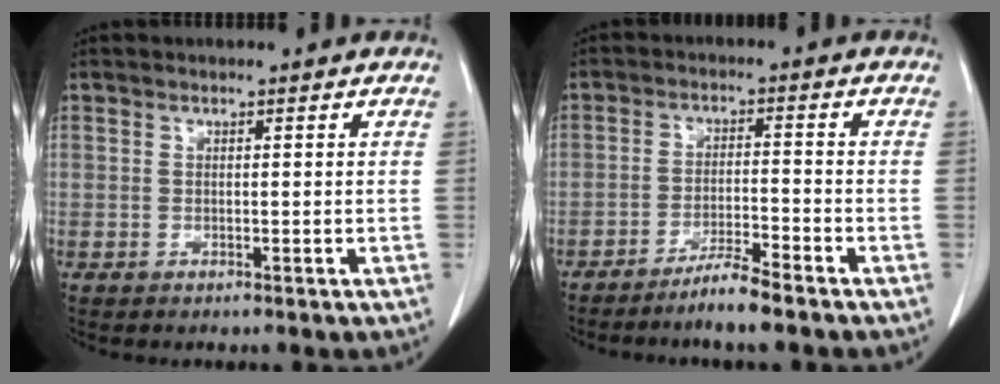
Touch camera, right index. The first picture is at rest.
{"total": 4.8, "force": [-3.9, -0.3, 2.7], "torque": [-0.051, -0.012, -0.075]}